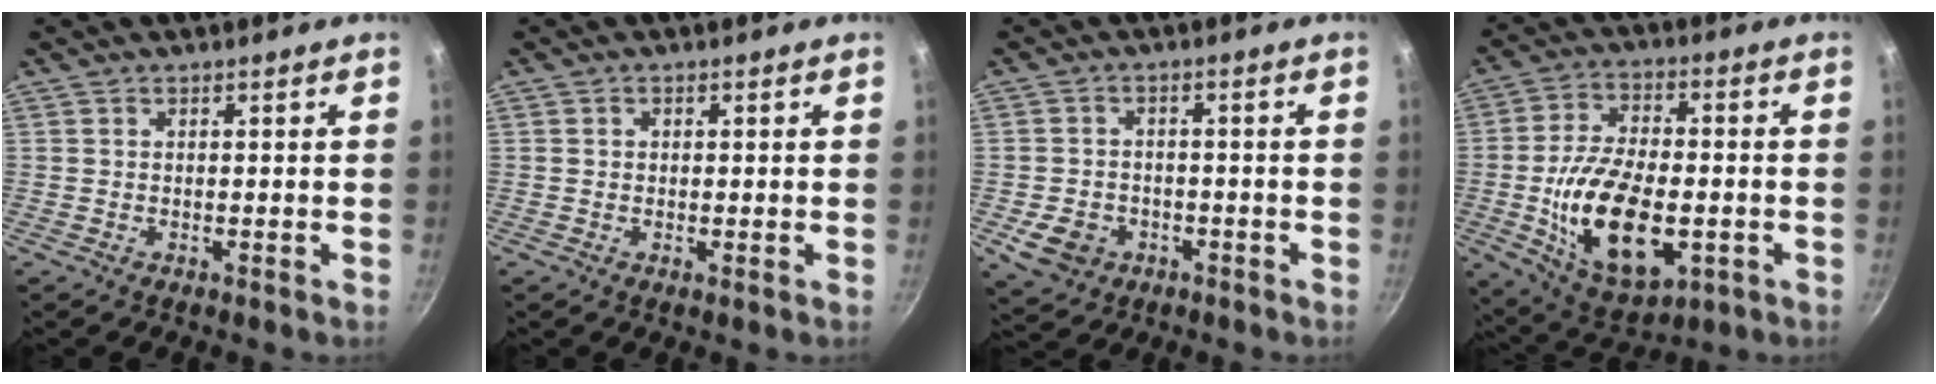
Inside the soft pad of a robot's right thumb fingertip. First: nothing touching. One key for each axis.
{"total": 1.0, "fx": 0.2, "fy": 0.9, "fz": 0.4, "tx": -0.003, "ty": -0.002, "tz": 0.000}
{"total": 6.9, "fx": -2.6, "fy": 5.5, "fz": 3.3, "tx": -0.051, "ty": 0.021, "tz": -0.035}
{"total": 19.4, "fx": -3.9, "fy": 10.4, "fz": 16.0, "tx": -0.273, "ty": 0.009, "tz": -0.057}